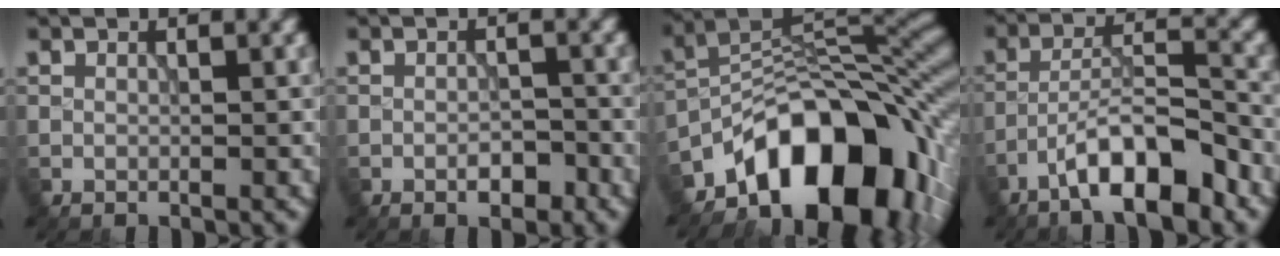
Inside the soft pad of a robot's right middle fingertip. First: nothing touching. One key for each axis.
{"total": 2.0, "fx": -1.1, "fy": 0.9, "fz": 1.4, "tx": -0.019, "ty": 0.003, "tz": -0.019}
{"total": 13.8, "fx": -7.8, "fy": 7.3, "fz": 8.7, "tx": -0.115, "ty": 0.010, "tz": -0.139}
{"total": 7.4, "fx": -4.9, "fy": 1.8, "fz": 5.3, "tx": -0.084, "ty": 0.015, "tz": -0.085}